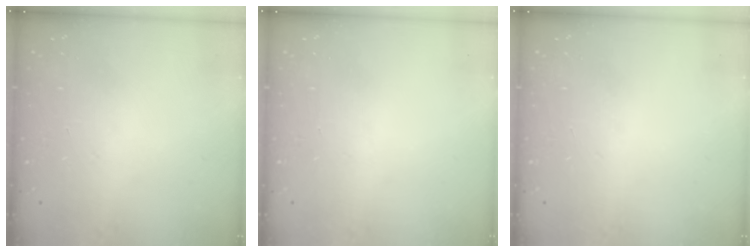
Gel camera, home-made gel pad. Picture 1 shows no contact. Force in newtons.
{"total": 0.0}
{"total": 0.0}